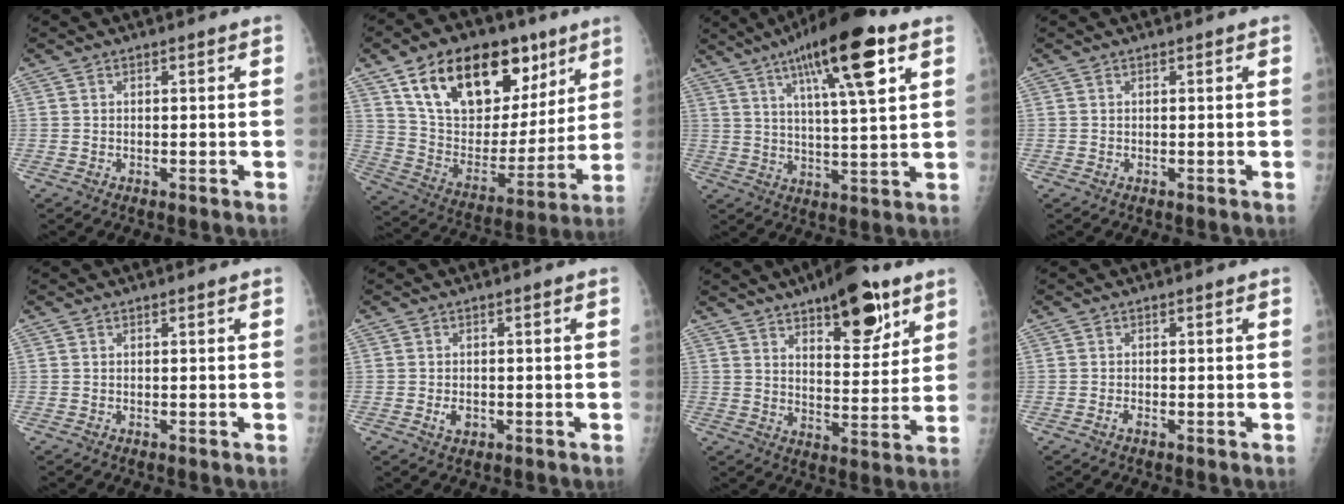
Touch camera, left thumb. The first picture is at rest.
{"total": 25.6, "force": [13.6, 14.4, 16.2], "torque": [-0.221, -0.026, 0.236]}
{"total": 16.4, "force": [8.0, 3.2, 14.0], "torque": [-0.218, -0.018, 0.127]}
{"total": 0.0}
{"total": 0.0}
{"total": 2.4, "force": [-0.8, 1.7, 1.5], "torque": [-0.020, 0.002, -0.009]}
{"total": 15.0, "force": [9.1, 5.9, 10.5], "torque": [-0.108, -0.049, 0.134]}
{"total": 0.9, "force": [-0.6, 0.3, 0.6], "torque": [-0.012, 0.004, -0.011]}